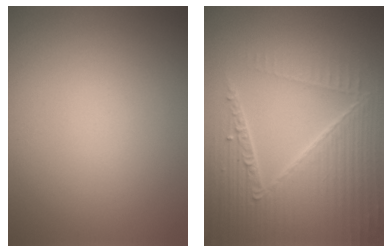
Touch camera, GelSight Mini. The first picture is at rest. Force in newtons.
{"total": 6.9, "press": 5.3, "slide": 4.4}